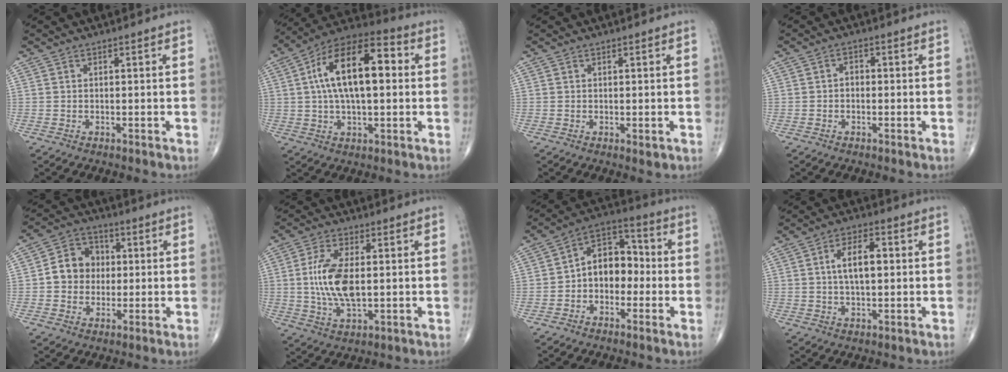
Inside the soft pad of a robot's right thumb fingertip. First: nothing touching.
{"total": 18.4, "force": [2.8, 8.7, 16.0], "torque": [-0.264, 0.032, 0.039]}
{"total": 1.0, "force": [-0.1, 0.5, 0.9], "torque": [-0.012, -0.004, -0.001]}
{"total": 1.8, "force": [-0.3, 1.3, 1.1], "torque": [-0.008, 0.010, -0.009]}
{"total": 8.8, "force": [0.2, 7.7, 4.4], "torque": [-0.042, 0.020, -0.007]}
{"total": 11.0, "force": [0.4, 5.2, 9.7], "torque": [-0.198, -0.006, 0.011]}
{"total": 10.2, "force": [-1.4, 7.3, 7.0], "torque": [-0.076, 0.042, -0.040]}
{"total": 7.5, "force": [1.0, 3.5, 6.5], "torque": [-0.107, 0.010, 0.014]}